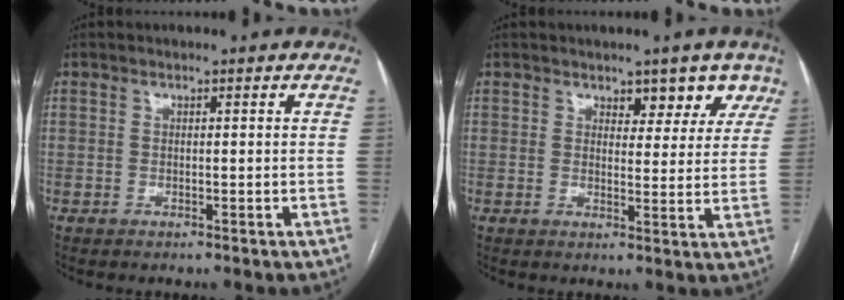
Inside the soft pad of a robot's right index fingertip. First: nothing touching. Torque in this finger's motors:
{"motor_torque": [0.31, 0.30, 0.03, 0.01]}